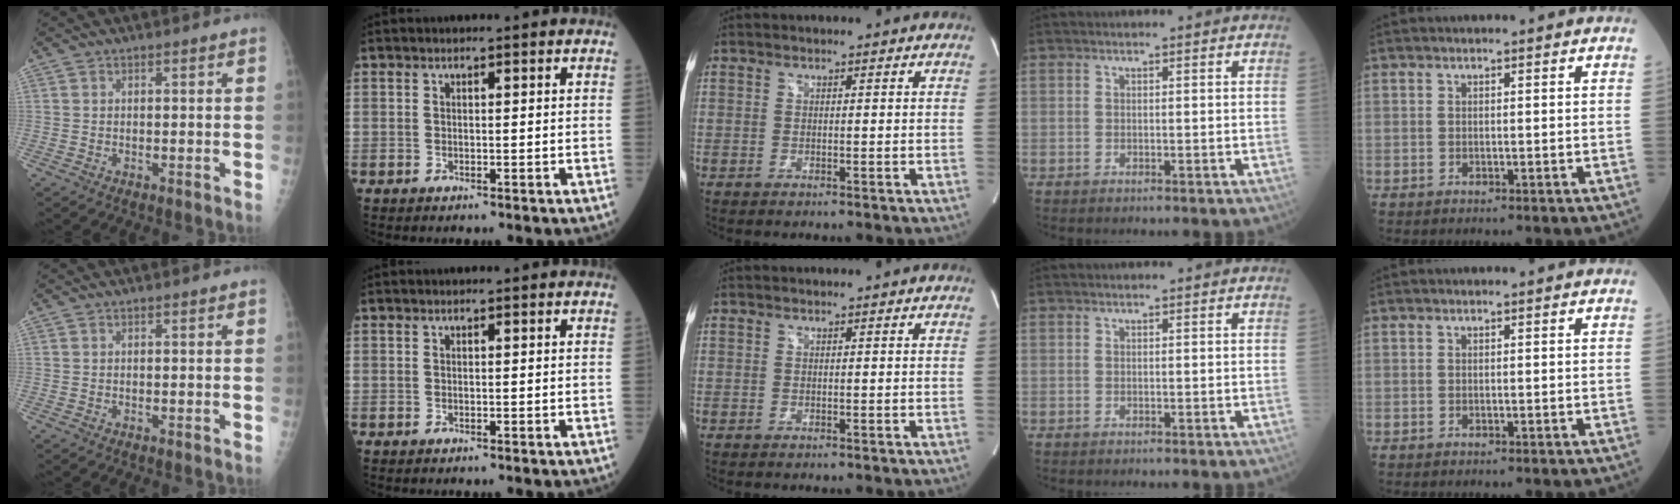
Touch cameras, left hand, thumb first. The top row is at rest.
{}